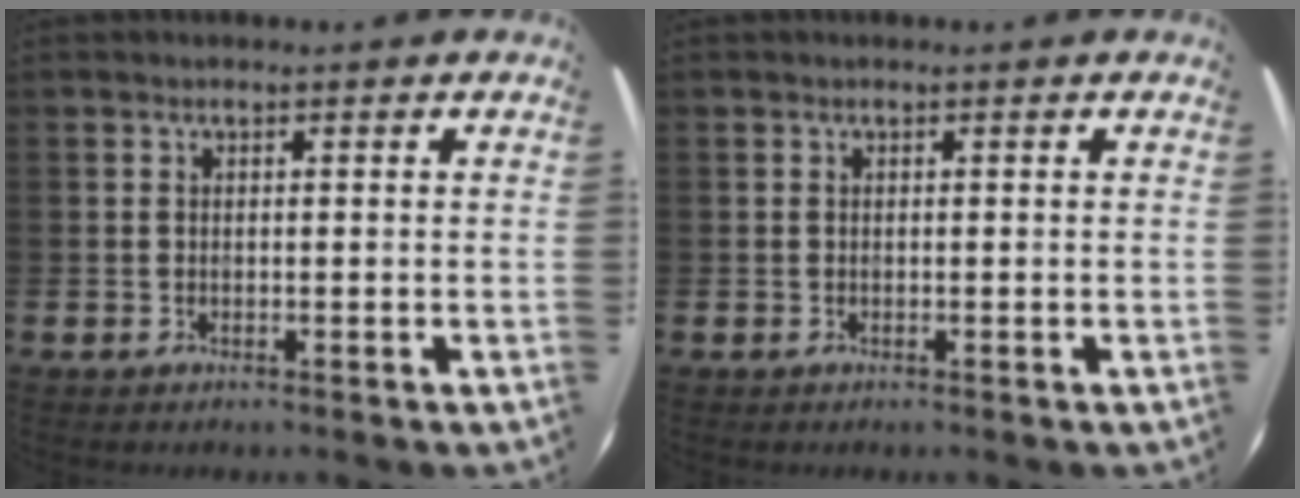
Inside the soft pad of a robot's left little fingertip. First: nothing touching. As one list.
[{"total": 0.0}]